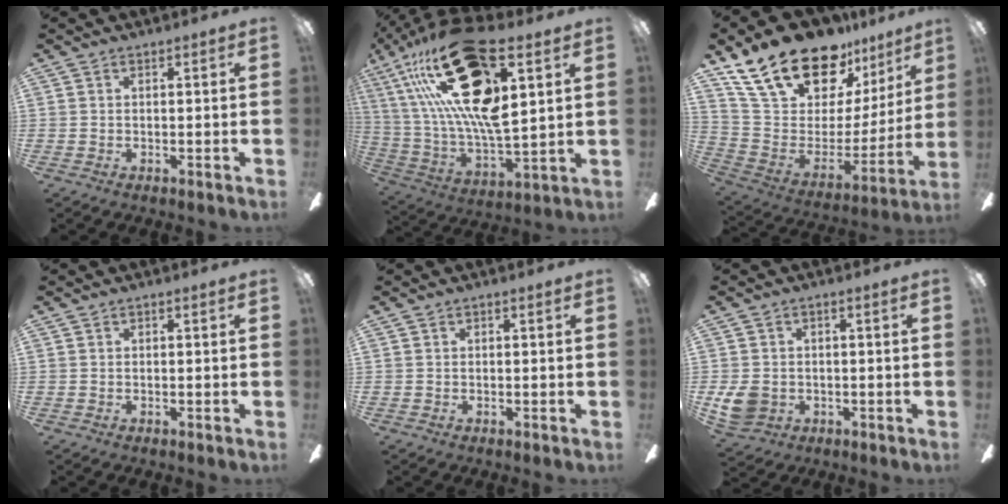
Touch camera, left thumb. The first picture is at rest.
{"total": 29.0, "force": [13.4, 10.2, 23.6], "torque": [-0.447, -0.066, 0.223]}
{"total": 23.0, "force": [17.7, 9.9, 10.8], "torque": [-0.192, -0.119, 0.326]}
{"total": 0.0}
{"total": 0.0}
{"total": 6.6, "force": [-1.2, 5.6, 3.2], "torque": [-0.075, 0.009, -0.020]}